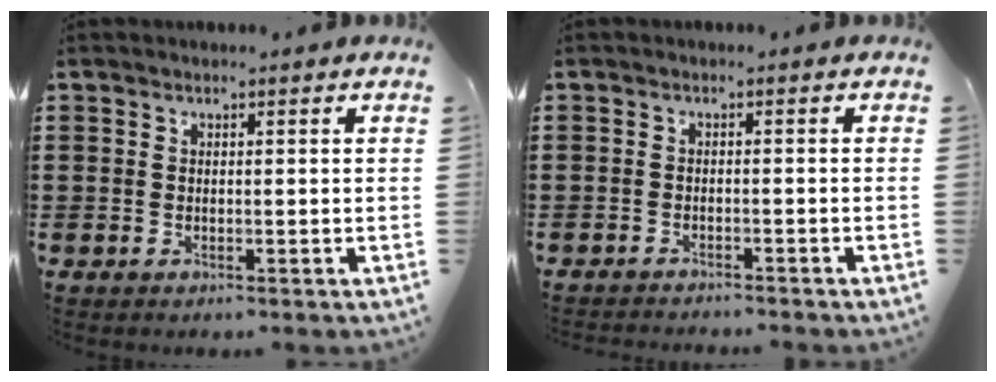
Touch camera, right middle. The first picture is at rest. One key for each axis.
{"total": 1.4, "fx": -1.4, "fy": 0.0, "fz": 0.0, "tx": -0.004, "ty": 0.003, "tz": -0.031}